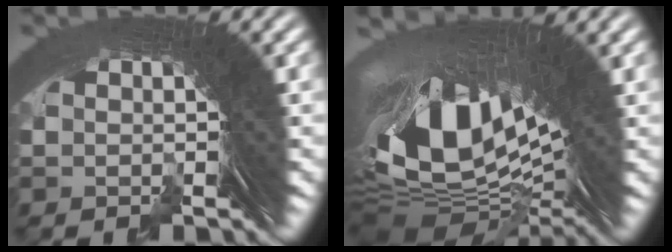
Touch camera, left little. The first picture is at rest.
{"total": 19.7, "force": [0.3, 10.4, 16.8], "torque": [-0.288, -0.033, 0.024]}